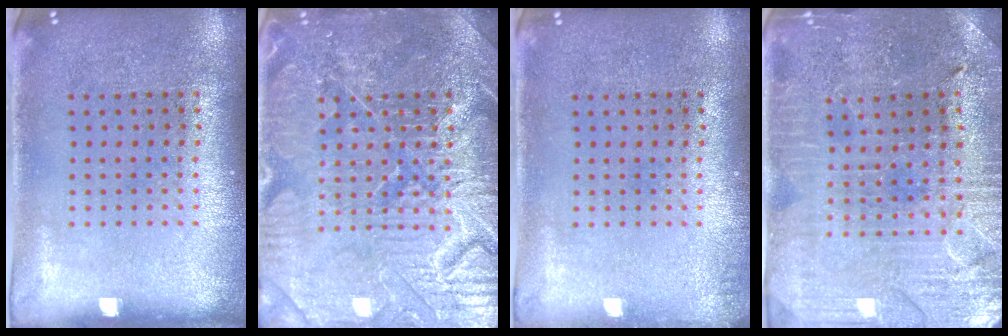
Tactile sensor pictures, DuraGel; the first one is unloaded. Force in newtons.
{"total": 5.0, "press": 4.9, "slide": 0.7}
{"total": 0.8, "press": 0.8, "slide": 0.0}
{"total": 1.8, "press": 1.8, "slide": 0.4}